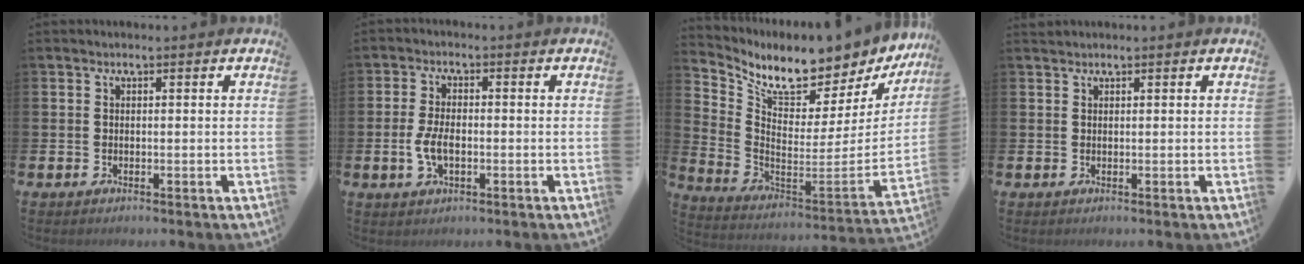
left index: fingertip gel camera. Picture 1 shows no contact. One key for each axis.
{"total": 4.2, "fx": -0.6, "fy": 2.1, "fz": 3.5, "tx": -0.068, "ty": 0.003, "tz": -0.014}
{"total": 8.1, "fx": 7.3, "fy": 2.3, "fz": 2.6, "tx": -0.080, "ty": -0.073, "tz": 0.121}
{"total": 0.8, "fx": 0.8, "fy": 0.1, "fz": -0.1, "tx": 0.009, "ty": 0.000, "tz": 0.013}